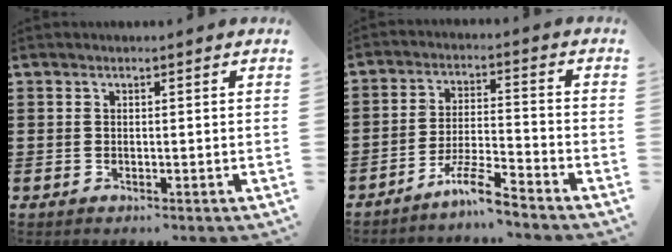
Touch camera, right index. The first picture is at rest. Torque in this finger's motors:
{"motor_torque": [0.89, 1.26, -0.39, -0.17]}